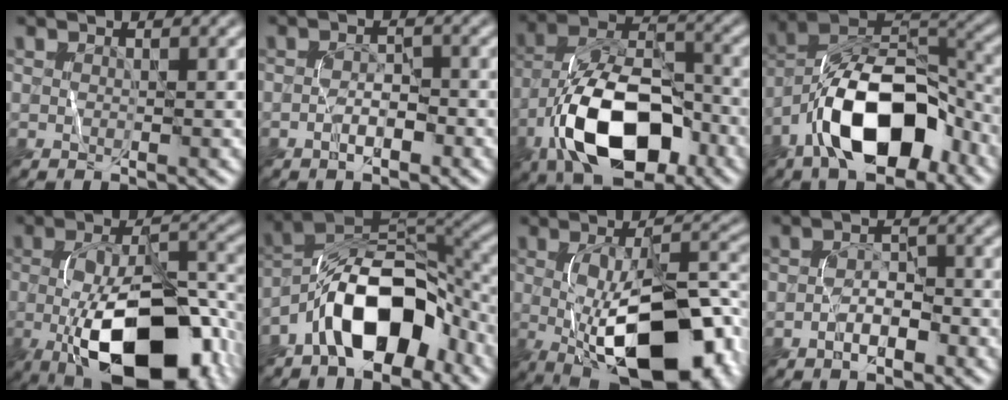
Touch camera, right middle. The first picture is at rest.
{"total": 1.7, "force": [-0.8, 0.8, 1.2], "torque": [-0.017, 0.012, -0.016]}
{"total": 12.1, "force": [-5.6, 6.1, 8.8], "torque": [-0.162, 0.011, -0.105]}
{"total": 11.7, "force": [-6.0, 5.5, 8.4], "torque": [-0.143, 0.021, -0.114]}
{"total": 13.6, "force": [-5.5, 6.0, 10.8], "torque": [-0.179, -0.006, -0.083]}
{"total": 9.5, "force": [-5.0, 4.4, 6.8], "torque": [-0.104, 0.027, -0.098]}
{"total": 13.5, "force": [-4.1, 5.9, 11.4], "torque": [-0.173, -0.012, -0.055]}
{"total": 2.2, "force": [-1.2, 1.1, 1.5], "torque": [-0.021, 0.016, -0.023]}